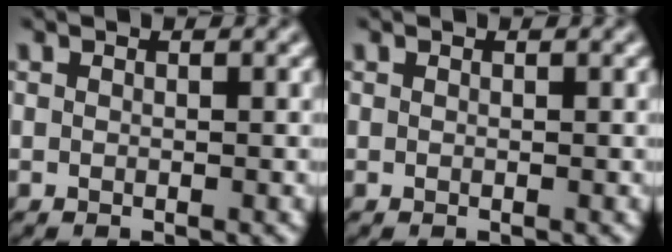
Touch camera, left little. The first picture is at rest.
{"total": 0.0}